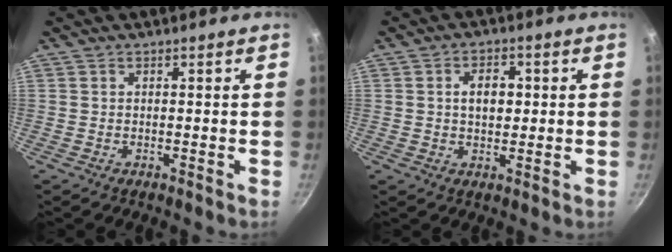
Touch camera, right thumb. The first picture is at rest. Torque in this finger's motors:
{"motor_torque": [0.04, 1.37, 0.67, -0.02, 0.18]}